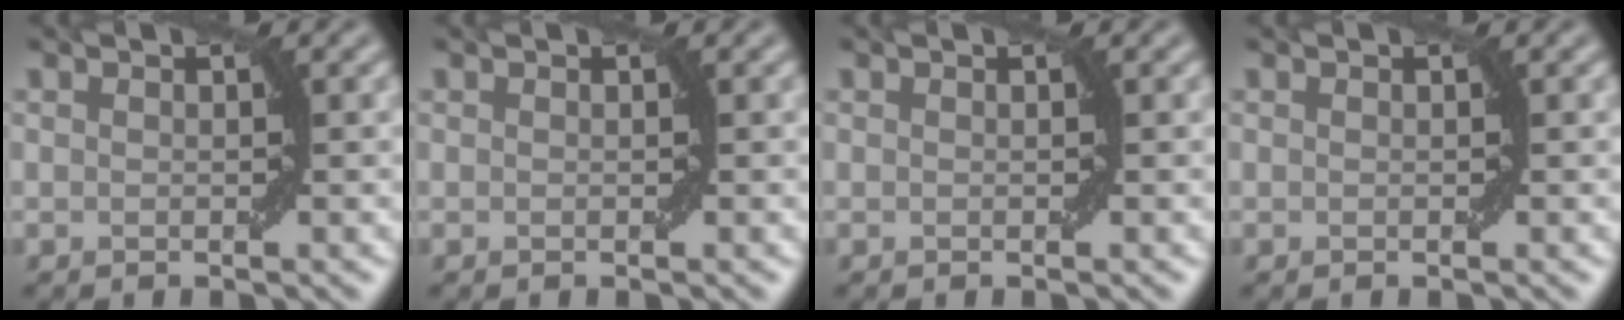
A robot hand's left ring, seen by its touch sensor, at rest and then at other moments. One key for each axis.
{"total": 0.0}
{"total": 0.0}
{"total": 0.0}